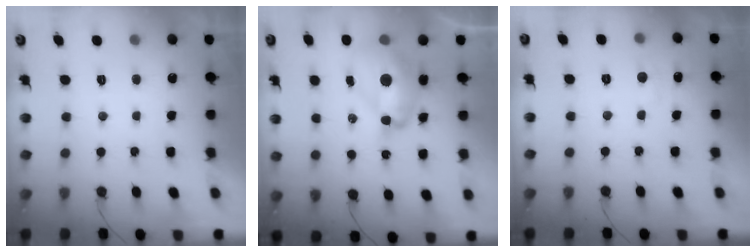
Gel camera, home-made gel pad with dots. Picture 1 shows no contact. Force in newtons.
{"total": 13.2, "press": 13.2, "slide": 1.2}
{"total": 4.9, "press": 4.8, "slide": 0.8}